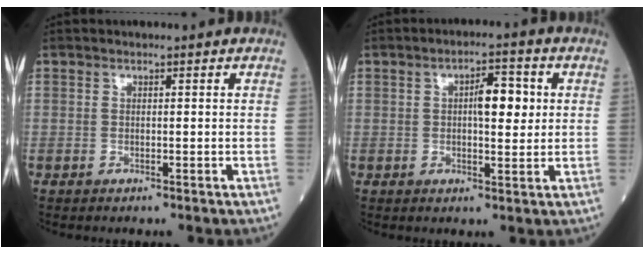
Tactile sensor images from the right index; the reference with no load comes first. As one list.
[{"total": 5.7, "force": [1.0, 1.9, 5.3], "torque": [-0.079, 0.009, 0.014]}]